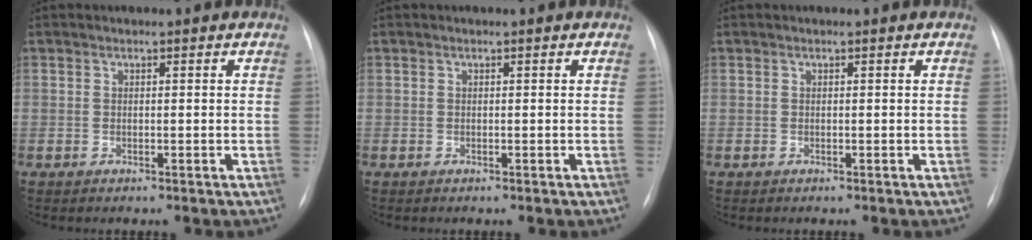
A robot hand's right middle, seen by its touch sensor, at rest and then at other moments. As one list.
[{"total": 0.0}, {"total": 0.0}]